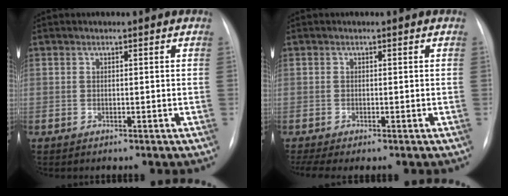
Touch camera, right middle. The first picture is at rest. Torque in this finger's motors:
{"motor_torque": [0.41, -0.30, 0.03, 0.00]}